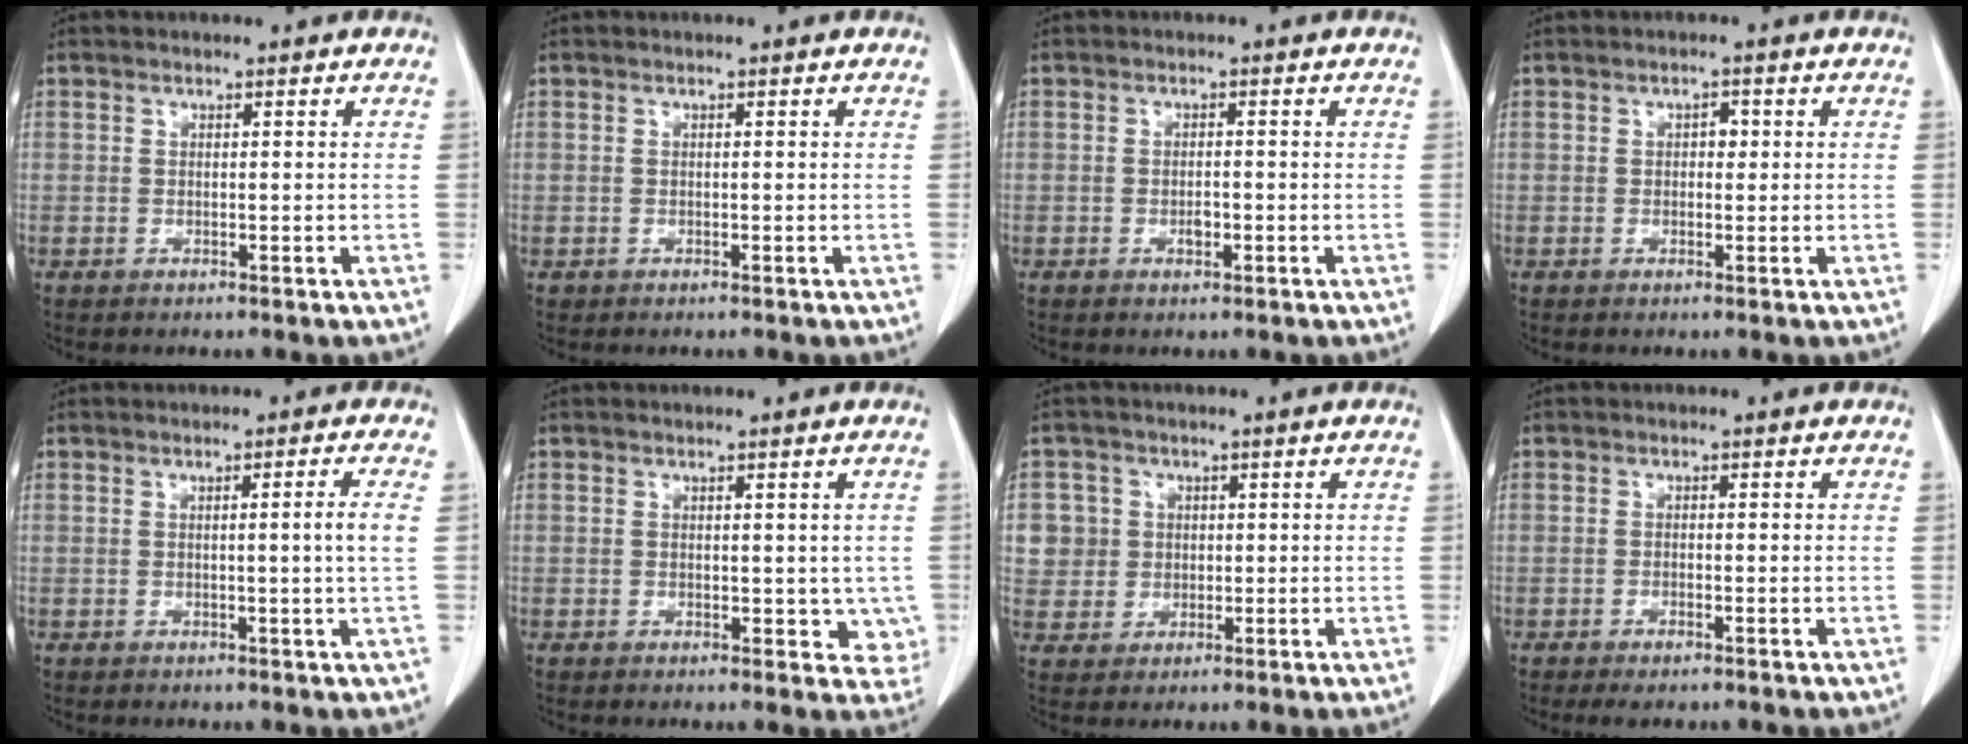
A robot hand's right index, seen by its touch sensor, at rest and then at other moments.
{"total": 0.0}
{"total": 1.6, "force": [-0.6, 0.6, 1.3], "torque": [-0.023, 0.003, -0.007]}
{"total": 1.4, "force": [0.2, 0.9, 1.1], "torque": [-0.011, 0.003, 0.001]}
{"total": 2.7, "force": [0.1, -1.0, 2.5], "torque": [-0.040, -0.004, 0.003]}
{"total": 4.0, "force": [0.1, 2.7, 3.0], "torque": [-0.013, -0.002, 0.003]}
{"total": 5.6, "force": [1.1, 5.5, 0.2], "torque": [0.003, 0.016, 0.027]}
{"total": 2.0, "force": [-1.3, 0.4, 1.4], "torque": [-0.024, -0.005, -0.019]}